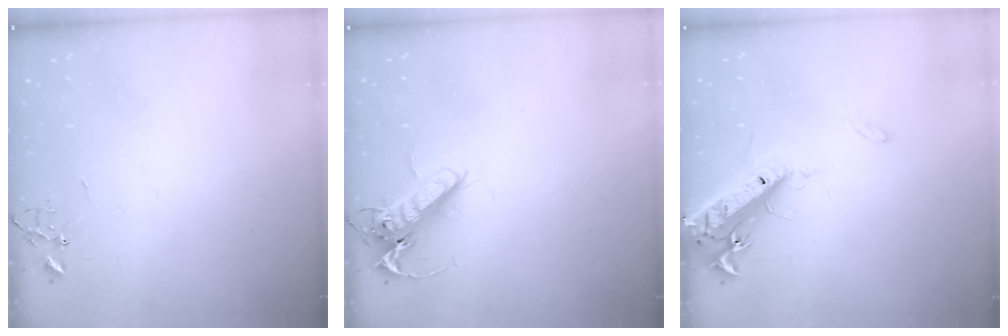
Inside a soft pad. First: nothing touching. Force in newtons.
{"total": 13.3, "press": 13.1, "slide": 2.4}
{"total": 16.2, "press": 15.7, "slide": 3.6}